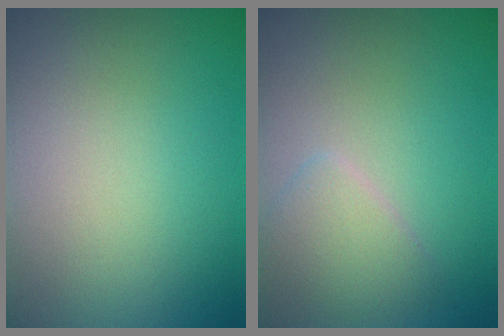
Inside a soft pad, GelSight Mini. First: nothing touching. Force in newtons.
{"total": 2.4, "press": 2.4, "slide": 0.1}